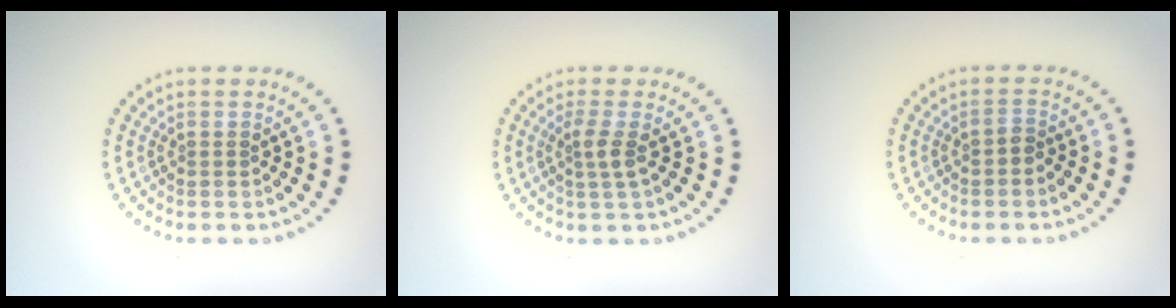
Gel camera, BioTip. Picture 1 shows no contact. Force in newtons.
{"total": 1.8, "press": 1.3, "slide": 1.3}
{"total": 0.9, "press": 0.7, "slide": 0.5}